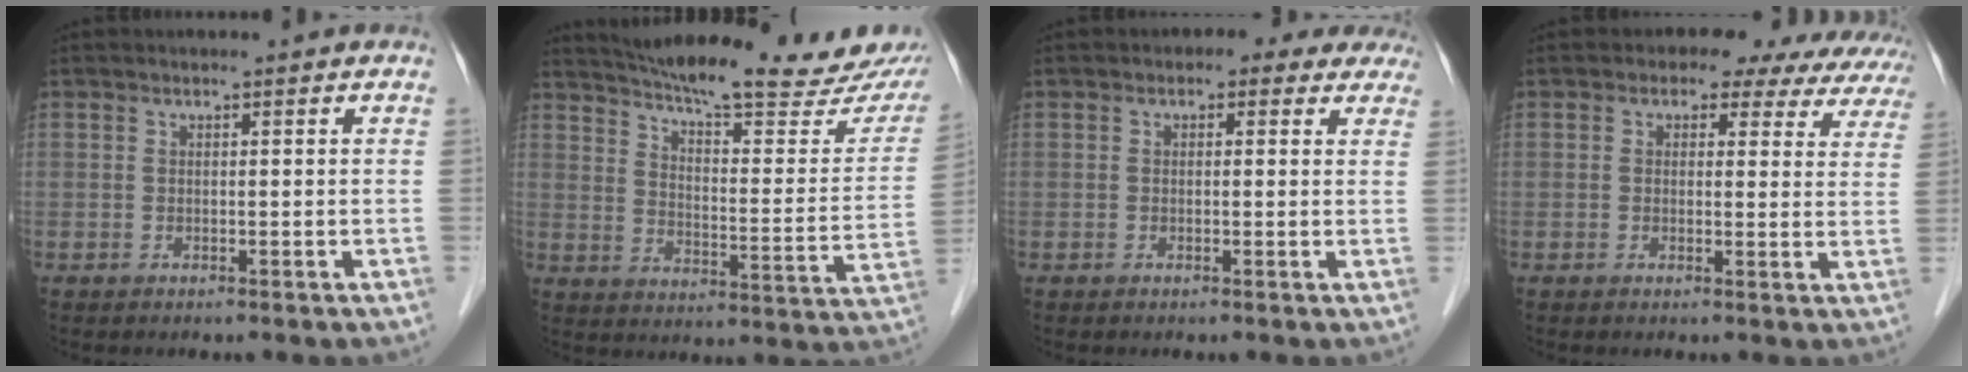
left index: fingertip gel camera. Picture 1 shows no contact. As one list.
[{"total": 23.7, "force": [20.6, 2.7, 11.4], "torque": [-0.167, -0.046, 0.270]}, {"total": 4.6, "force": [3.5, 2.7, 1.4], "torque": [0.000, 0.012, 0.024]}, {"total": 11.7, "force": [10.0, 5.2, 3.3], "torque": [-0.013, 0.009, 0.081]}]